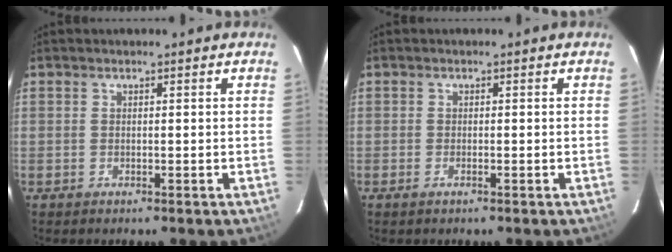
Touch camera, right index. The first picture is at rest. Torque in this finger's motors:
{"motor_torque": [0.12, 0.07, -0.01, 0.00]}